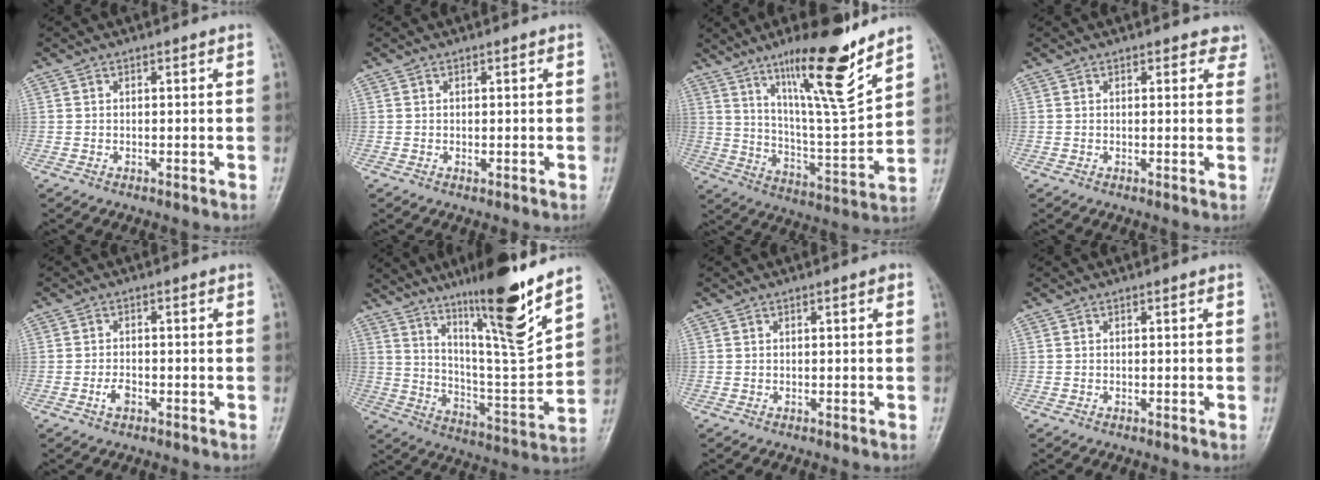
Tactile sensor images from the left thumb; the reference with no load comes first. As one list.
[{"total": 0.7, "force": [0.1, 0.4, 0.6], "torque": [-0.008, -0.001, 0.005]}, {"total": 18.5, "force": [12.4, 2.7, 13.5], "torque": [-0.199, -0.080, 0.213]}, {"total": 2.8, "force": [2.1, 1.5, 1.1], "torque": [0.017, -0.007, 0.016]}, {"total": 2.3, "force": [-1.1, 1.3, 1.6], "torque": [-0.030, 0.007, -0.022]}, {"total": 18.6, "force": [12.9, 1.5, 13.3], "torque": [-0.188, -0.089, 0.219]}, {"total": 0.8, "force": [0.2, 0.2, 0.8], "torque": [-0.012, 0.002, 0.002]}, {"total": 0.0}]